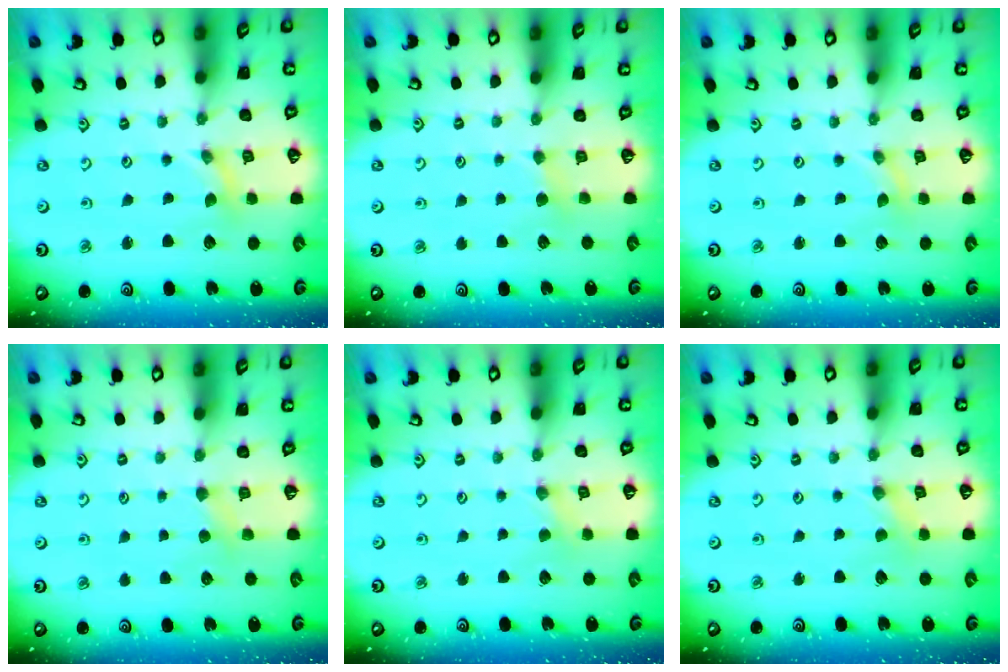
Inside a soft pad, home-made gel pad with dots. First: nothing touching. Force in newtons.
{"total": 2.8, "press": 2.7, "slide": 0.4}
{"total": 0.0}
{"total": 3.3, "press": 3.3, "slide": 0.5}
{"total": 1.5, "press": 1.4, "slide": 0.2}
{"total": 0.0}